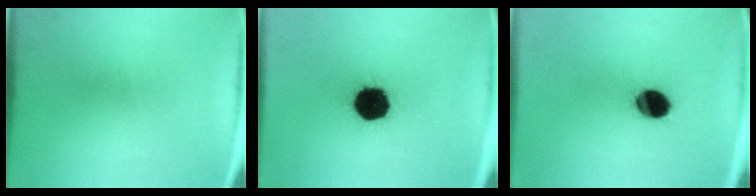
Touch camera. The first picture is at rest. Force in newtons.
{"total": 17.3}
{"total": 9.3}